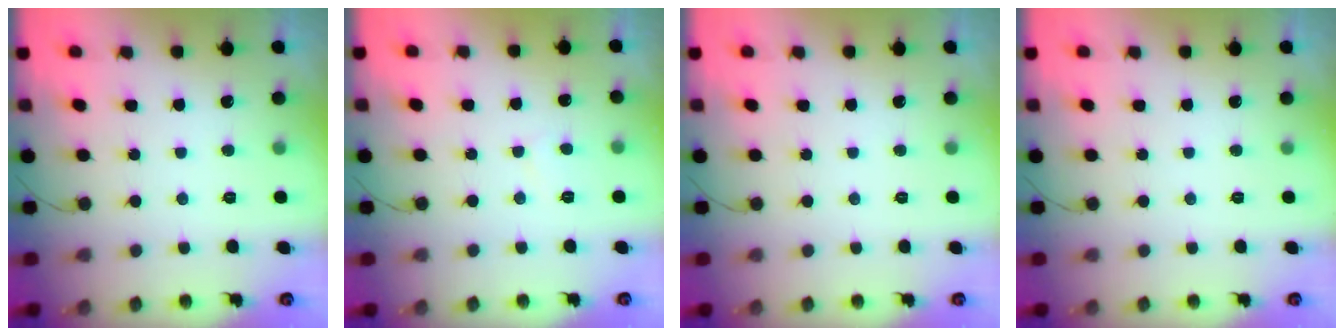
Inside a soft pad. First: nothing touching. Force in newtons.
{"total": 2.5, "press": 2.5, "slide": 0.3}
{"total": 0.0}
{"total": 0.0}